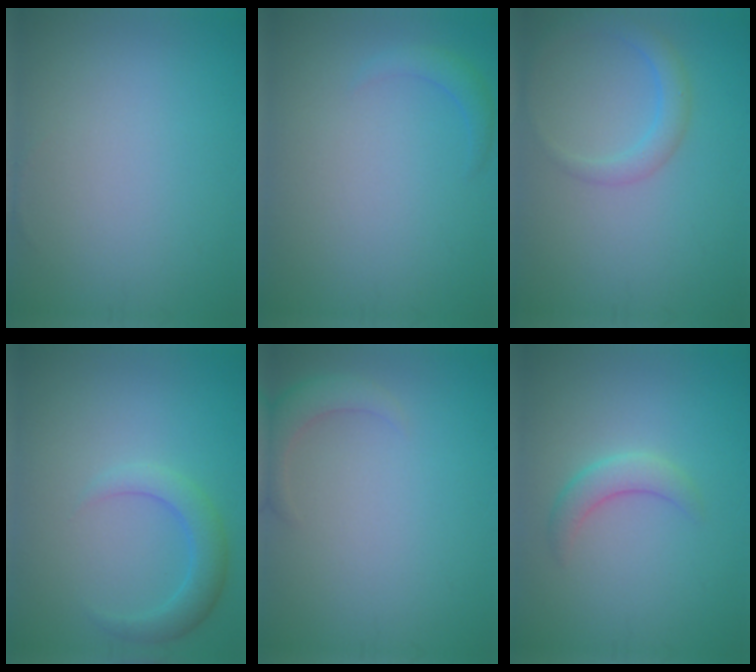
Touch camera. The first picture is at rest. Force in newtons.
{"total": 1.4, "press": 1.4, "slide": 0.1}
{"total": 2.4, "press": 2.4, "slide": 0.1}
{"total": 2.9, "press": 2.9, "slide": 0.1}
{"total": 2.5, "press": 2.5, "slide": 0.3}
{"total": 2.3, "press": 2.3, "slide": 0.0}